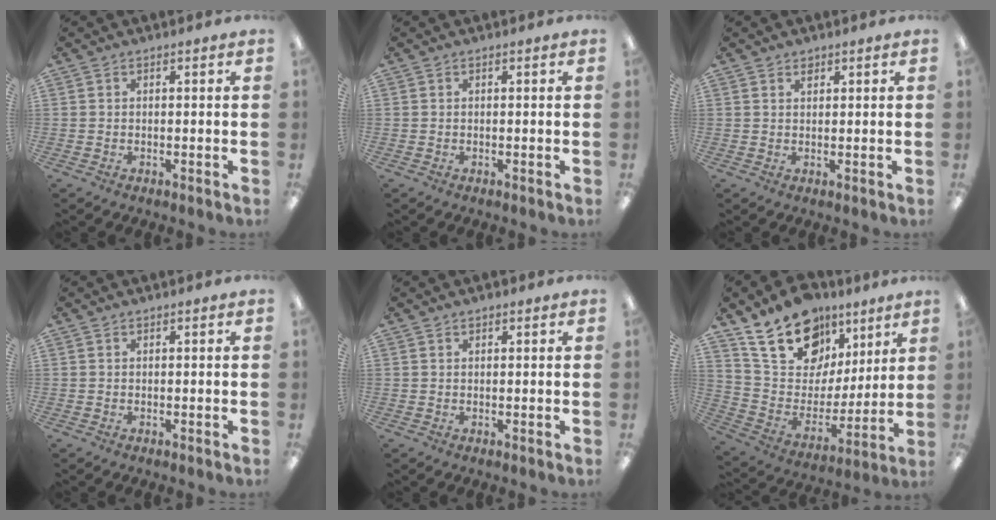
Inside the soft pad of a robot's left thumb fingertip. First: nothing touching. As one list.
[{"total": 0.0}, {"total": 1.2, "force": [1.1, 0.6, 0.2], "torque": [0.004, -0.004, 0.019]}, {"total": 0.0}, {"total": 0.8, "force": [0.6, 0.3, 0.3], "torque": [-0.006, 0.001, 0.012]}, {"total": 20.1, "force": [12.6, 13.0, 8.8], "torque": [-0.158, -0.061, 0.234]}]